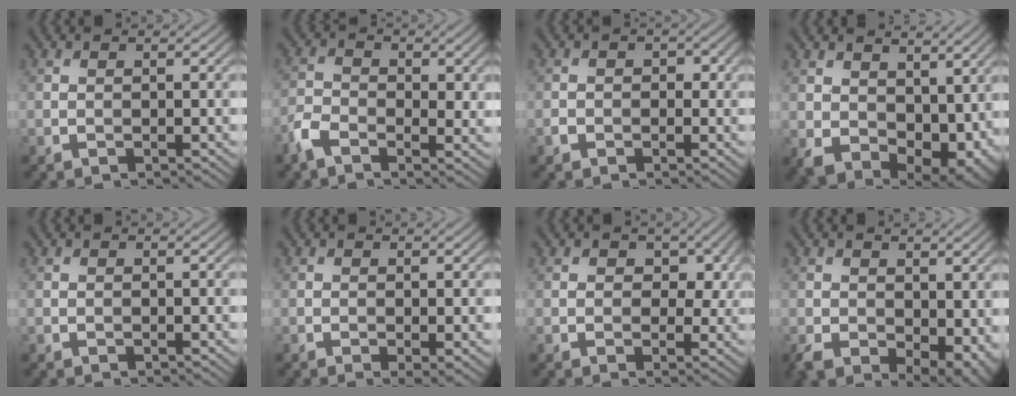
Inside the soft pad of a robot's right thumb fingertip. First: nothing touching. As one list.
[{"total": 4.8, "force": [-1.8, 2.7, 3.6], "torque": [-0.080, -0.005, -0.044]}, {"total": 1.8, "force": [-0.5, 1.6, 0.7], "torque": [-0.007, -0.003, -0.014]}, {"total": 11.3, "force": [1.6, 8.0, 7.8], "torque": [-0.155, -0.048, 0.061]}, {"total": 0.0}, {"total": 1.4, "force": [-0.4, 0.3, 1.4], "torque": [-0.026, -0.009, -0.007]}, {"total": 4.4, "force": [1.0, 3.2, 2.8], "torque": [-0.041, -0.007, 0.007]}, {"total": 8.1, "force": [-1.5, 5.4, 5.9], "torque": [-0.110, -0.040, -0.006]}]